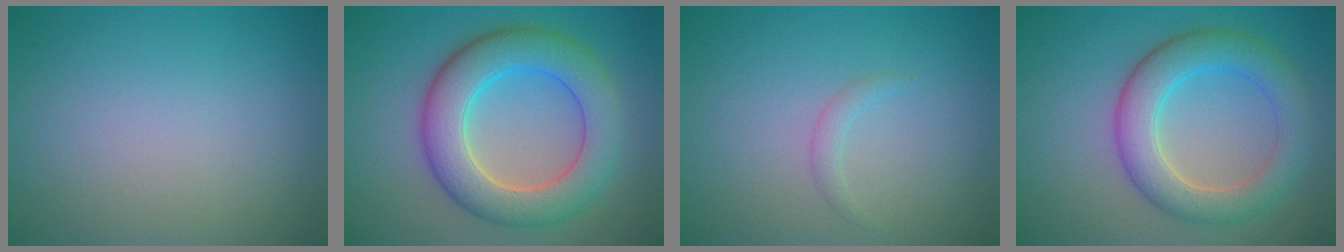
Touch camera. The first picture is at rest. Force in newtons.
{"total": 7.7, "press": 7.7, "slide": 0.1}
{"total": 0.9, "press": 0.9, "slide": 0.1}
{"total": 5.7, "press": 5.7, "slide": 0.2}